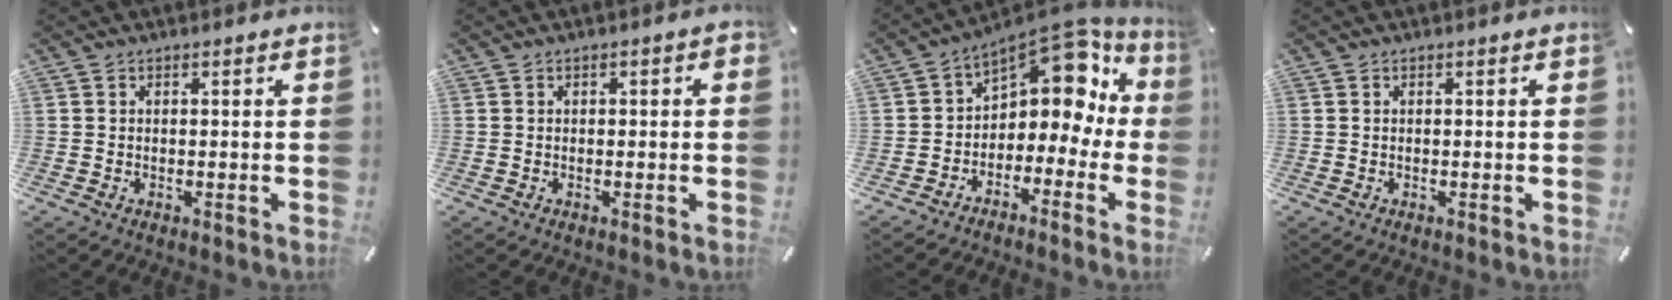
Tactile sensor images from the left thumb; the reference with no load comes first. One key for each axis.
{"total": 1.0, "fx": -0.2, "fy": 0.6, "fz": 0.8, "tx": -0.014, "ty": 0.003, "tz": -0.004}
{"total": 11.5, "fx": 5.2, "fy": 7.4, "fz": 7.2, "tx": -0.097, "ty": -0.050, "tz": 0.087}
{"total": 0.0}